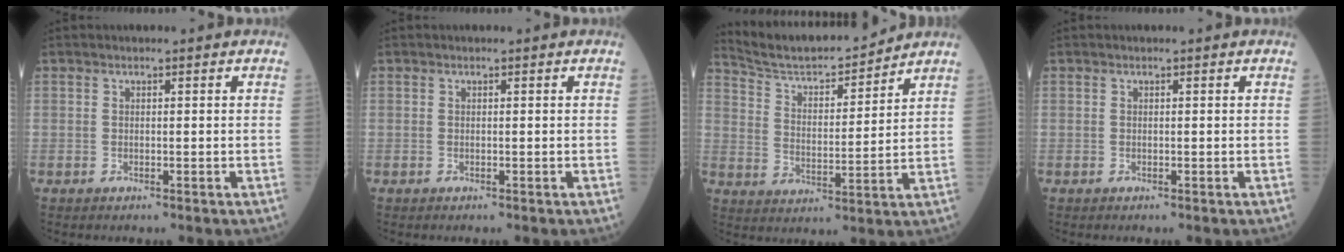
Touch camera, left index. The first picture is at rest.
{"total": 0.0}
{"total": 13.0, "force": [12.4, 1.2, 3.5], "torque": [-0.067, 0.004, 0.214]}
{"total": 0.0}